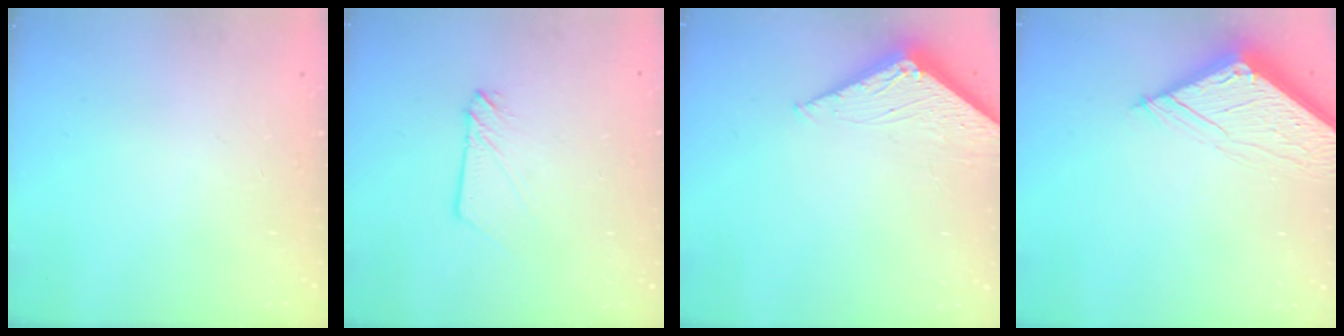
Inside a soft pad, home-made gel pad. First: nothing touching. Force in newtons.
{"total": 2.9, "press": 2.9, "slide": 0.4}
{"total": 4.0, "press": 4.0, "slide": 0.1}
{"total": 6.6, "press": 6.6, "slide": 0.7}